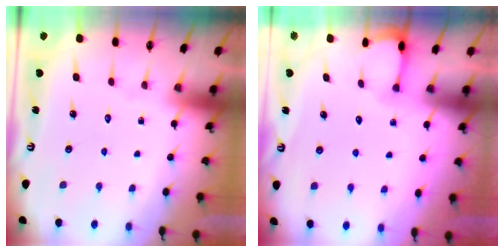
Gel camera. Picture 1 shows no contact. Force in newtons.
{"total": 2.3, "press": 2.3, "slide": 0.3}